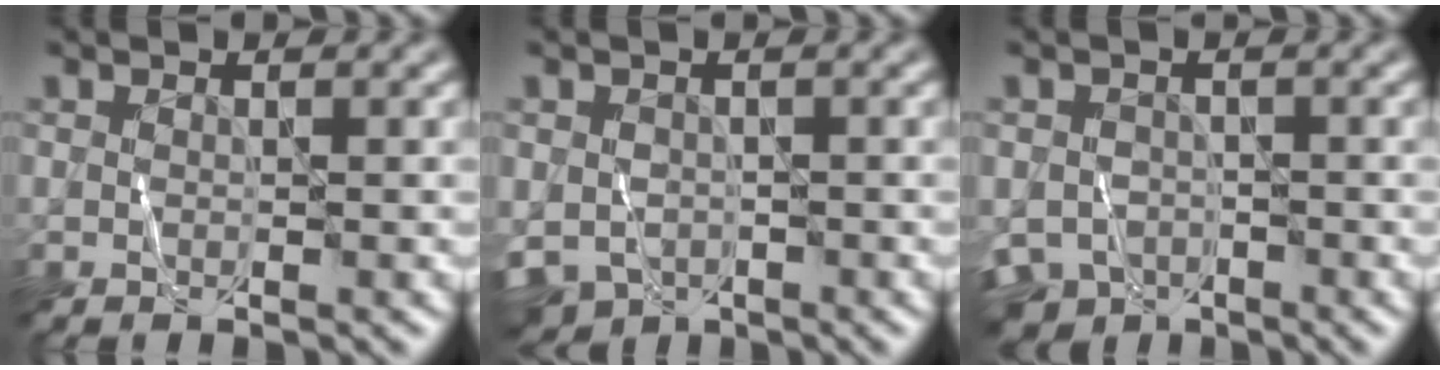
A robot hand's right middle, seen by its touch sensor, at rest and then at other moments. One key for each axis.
{"total": 3.9, "fx": -1.9, "fy": 2.8, "fz": 2.0, "tx": -0.041, "ty": -0.014, "tz": -0.034}
{"total": 4.9, "fx": -3.2, "fy": 3.2, "fz": 1.9, "tx": -0.034, "ty": -0.018, "tz": -0.061}